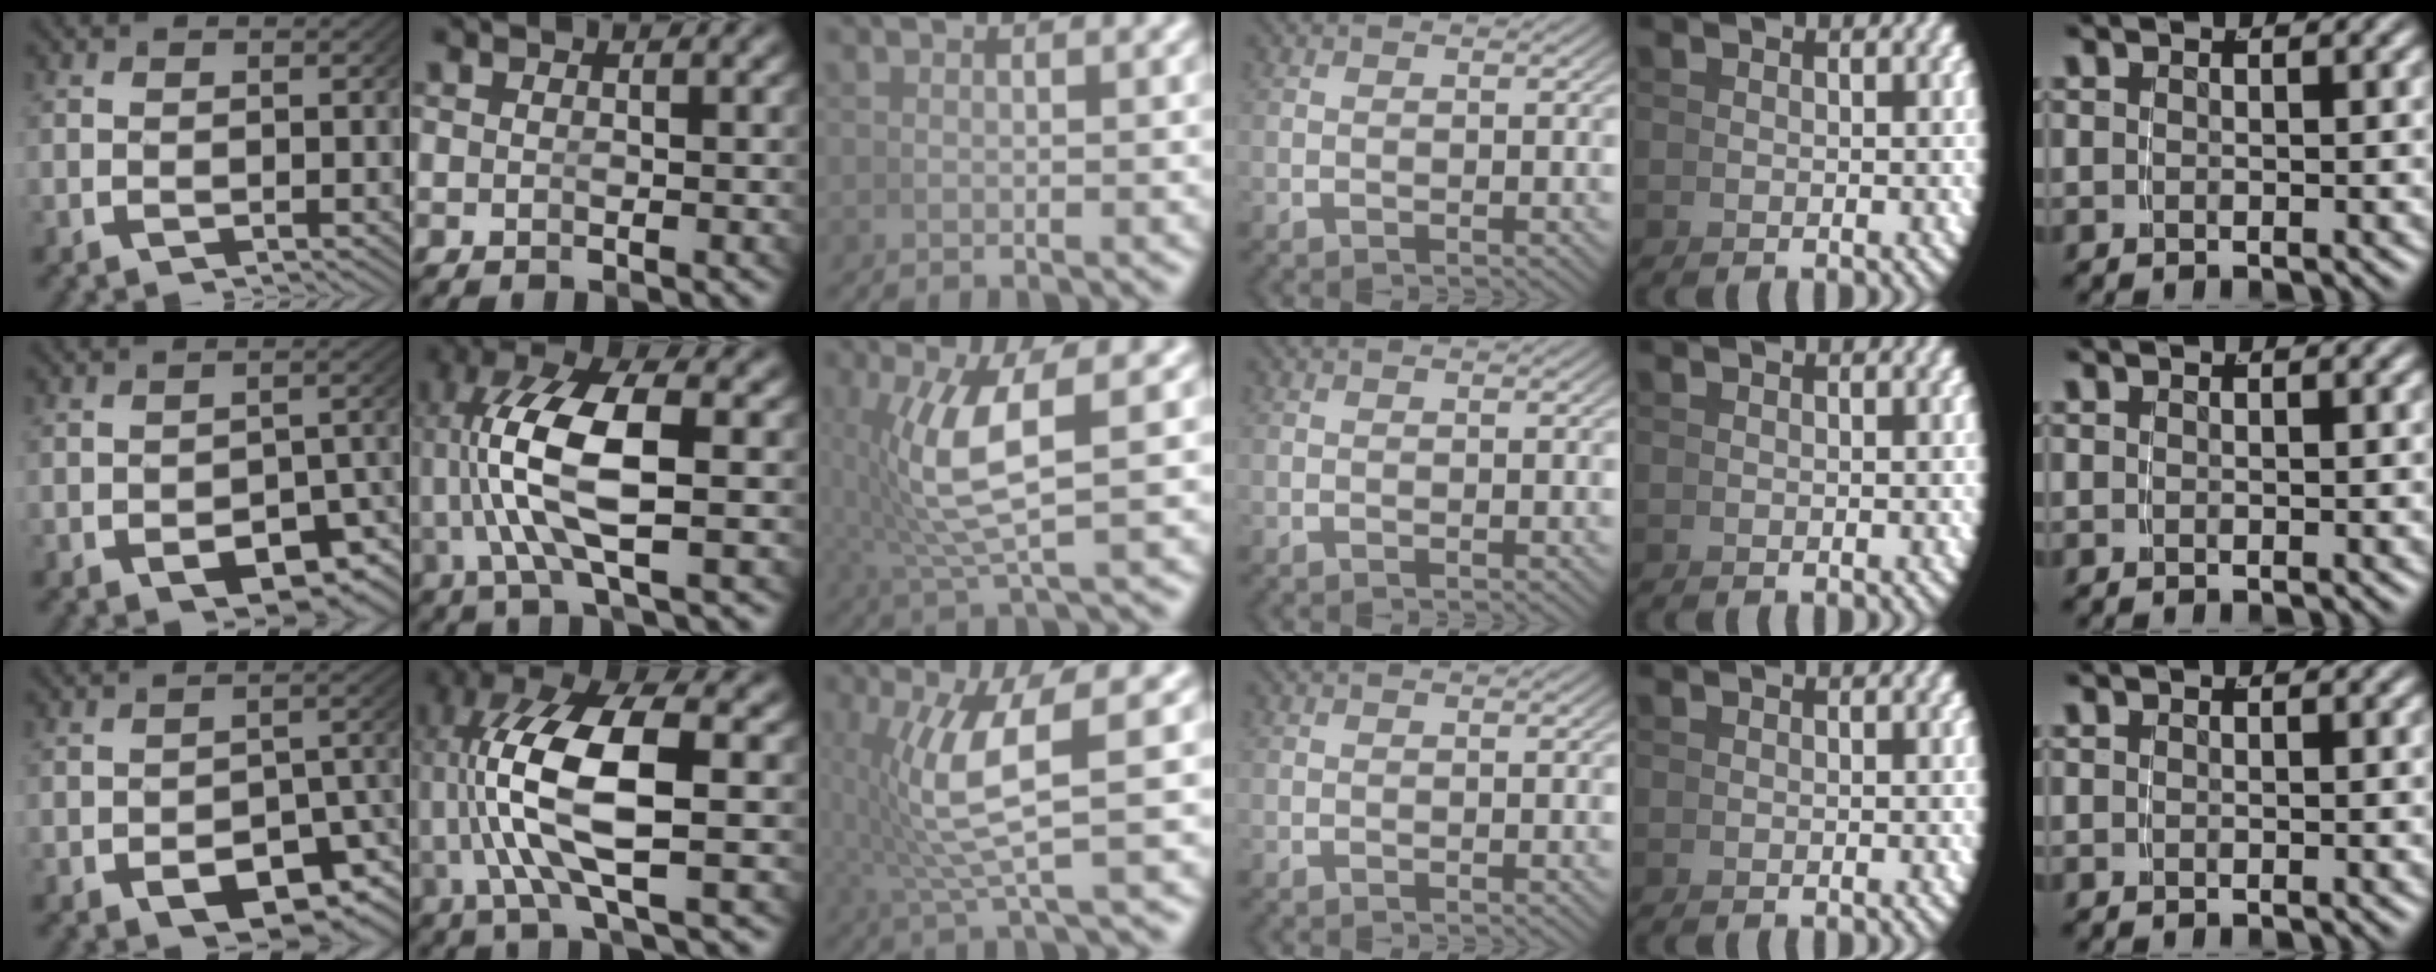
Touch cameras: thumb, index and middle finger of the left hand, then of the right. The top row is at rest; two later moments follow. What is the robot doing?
{"motion": "grasp_and_lifting", "object": "whiteboard"}